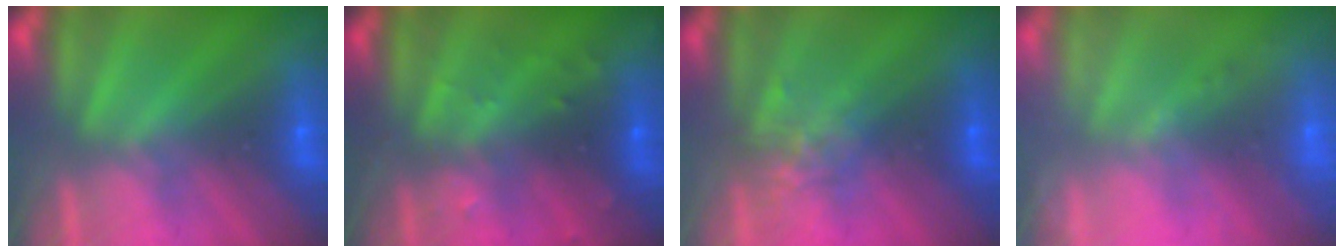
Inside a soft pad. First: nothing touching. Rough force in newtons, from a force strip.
{"total": 2.9}
{"total": 3.9}
{"total": 2.4}